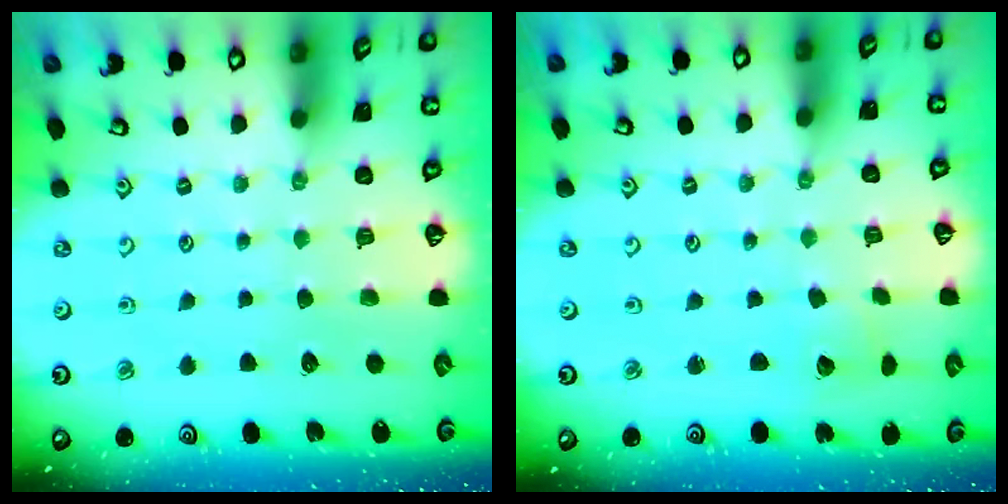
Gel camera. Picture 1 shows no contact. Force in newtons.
{"total": 2.1, "press": 2.1, "slide": 0.2}